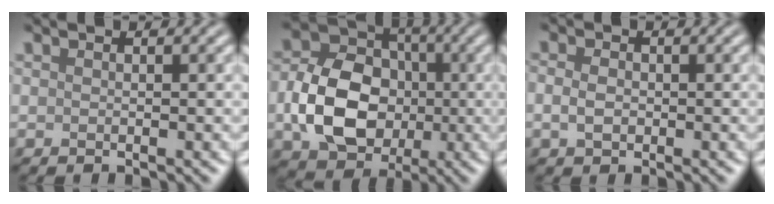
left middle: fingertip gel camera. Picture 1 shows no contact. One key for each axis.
{"total": 9.1, "fx": -1.7, "fy": 6.9, "fz": 5.8, "tx": -0.109, "ty": 0.001, "tz": -0.037}
{"total": 1.7, "fx": -0.2, "fy": 1.2, "fz": 1.1, "tx": -0.027, "ty": 0.000, "tz": -0.005}